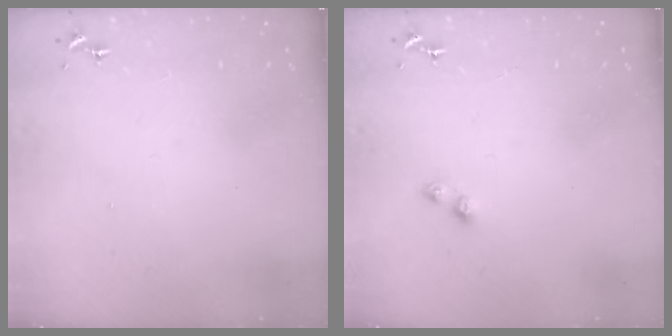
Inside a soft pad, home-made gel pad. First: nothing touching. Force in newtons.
{"total": 3.5, "press": 3.5, "slide": 0.7}